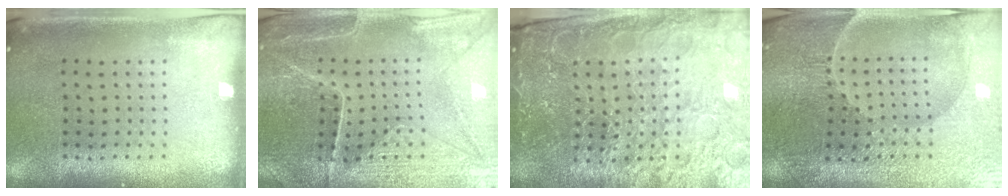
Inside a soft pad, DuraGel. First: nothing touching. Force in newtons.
{"total": 3.5, "press": 3.5, "slide": 0.2}
{"total": 5.4, "press": 5.0, "slide": 2.1}
{"total": 4.1, "press": 4.0, "slide": 0.5}